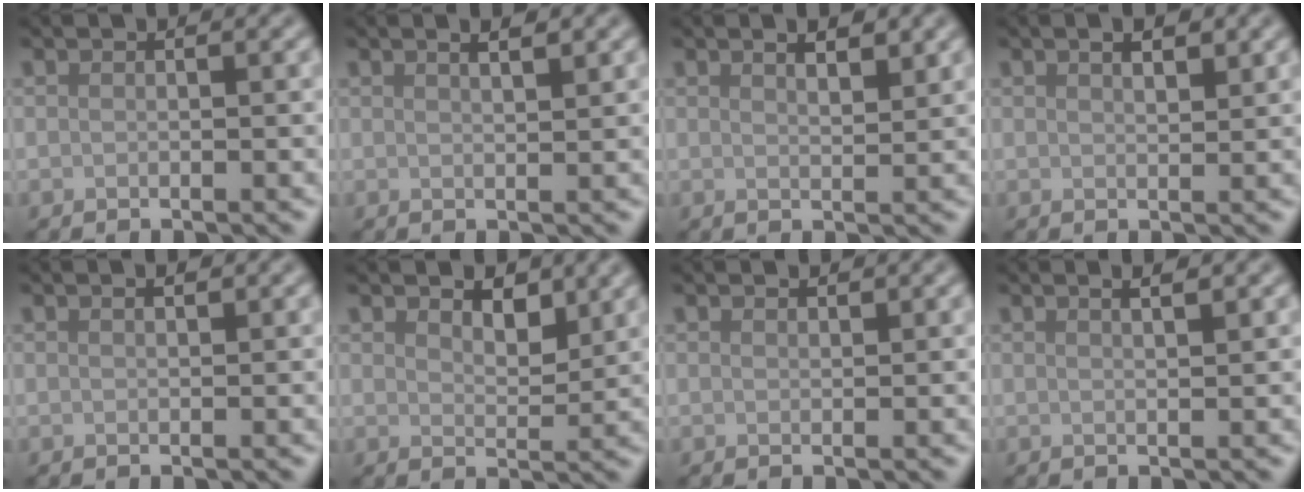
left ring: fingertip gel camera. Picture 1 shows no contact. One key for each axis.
{"total": 2.2, "fx": 1.4, "fy": 0.7, "fz": 1.6, "tx": -0.008, "ty": 0.006, "tz": 0.005}
{"total": 2.3, "fx": 1.5, "fy": 0.6, "fz": 1.6, "tx": -0.017, "ty": 0.003, "tz": 0.023}
{"total": 1.8, "fx": 1.1, "fy": 0.6, "fz": 1.3, "tx": -0.018, "ty": 0.002, "tz": 0.021}
{"total": 0.7, "fx": 0.5, "fy": 0.2, "fz": 0.5, "tx": -0.009, "ty": 0.002, "tz": 0.008}
{"total": 2.5, "fx": 1.8, "fy": 1.1, "fz": 1.3, "tx": -0.027, "ty": -0.006, "tz": 0.029}
{"total": 0.6, "fx": 0.6, "fy": 0.1, "fz": 0.1, "tx": -0.001, "ty": 0.000, "tz": 0.013}
{"total": 2.4, "fx": 1.4, "fy": 0.9, "fz": 1.8, "tx": -0.004, "ty": 0.007, "tz": -0.004}